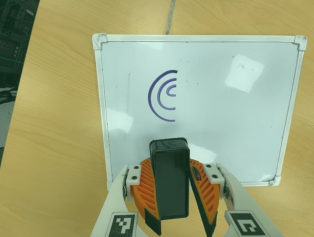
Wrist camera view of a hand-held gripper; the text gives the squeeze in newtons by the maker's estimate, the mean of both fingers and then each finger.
{"total": 8.6, "left": 9.6, "right": 7.6}